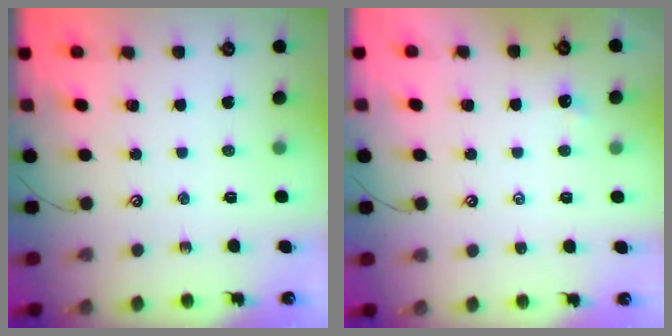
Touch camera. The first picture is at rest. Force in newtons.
{"total": 0.7, "press": 0.6, "slide": 0.3}